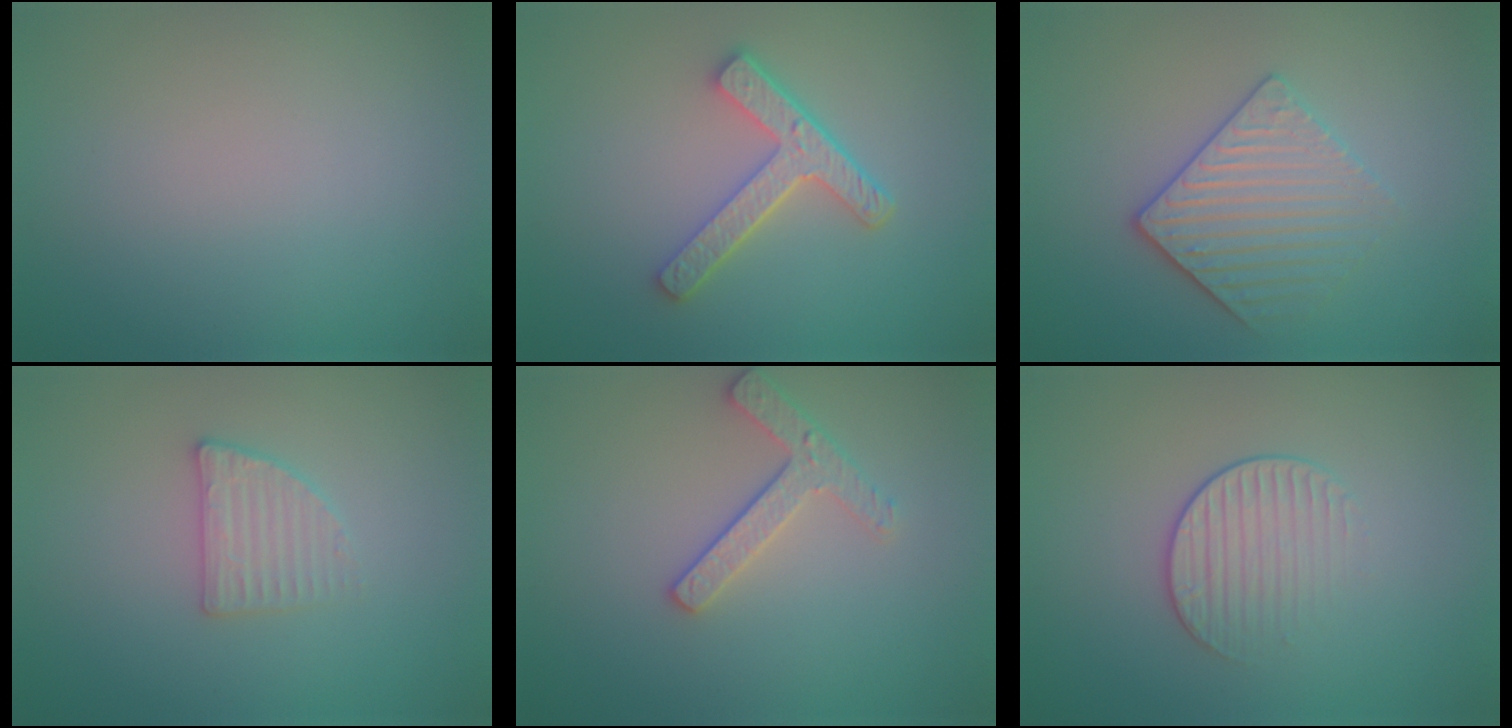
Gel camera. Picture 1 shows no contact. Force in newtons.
{"total": 4.3, "press": 3.3, "slide": 2.7}
{"total": 3.6, "press": 3.3, "slide": 1.4}
{"total": 2.3, "press": 2.2, "slide": 0.5}
{"total": 2.5, "press": 2.4, "slide": 0.7}
{"total": 2.0, "press": 1.4, "slide": 1.4}